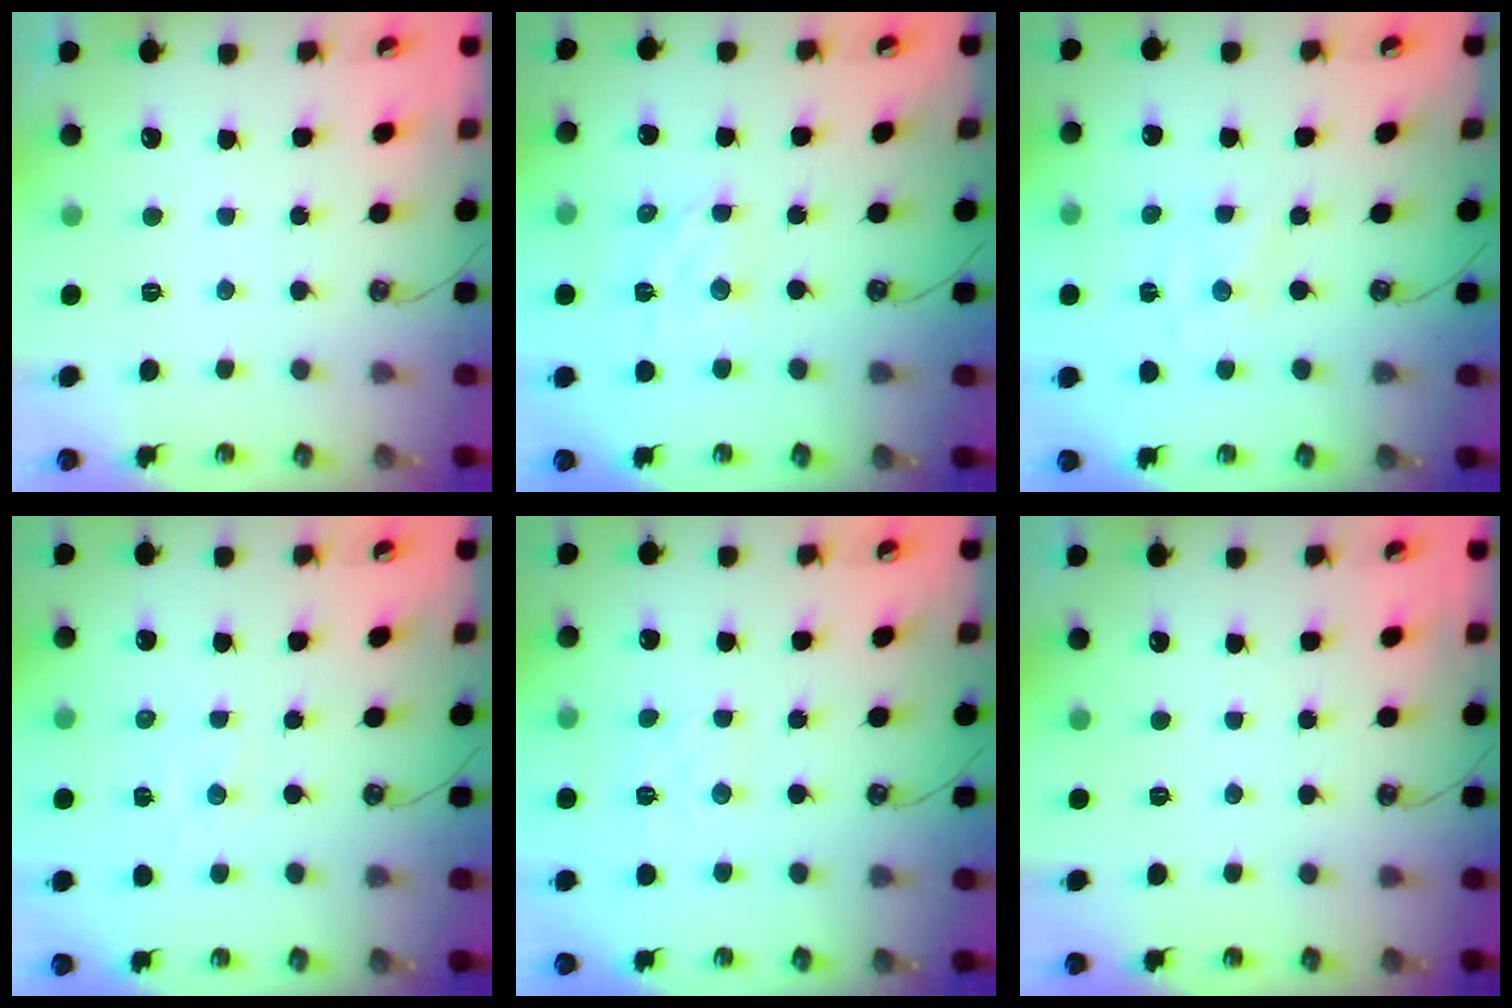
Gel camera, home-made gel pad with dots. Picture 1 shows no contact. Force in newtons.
{"total": 5.2, "press": 5.2, "slide": 0.3}
{"total": 0.0}
{"total": 1.4, "press": 1.4, "slide": 0.4}
{"total": 1.5, "press": 1.4, "slide": 0.6}
{"total": 0.0}